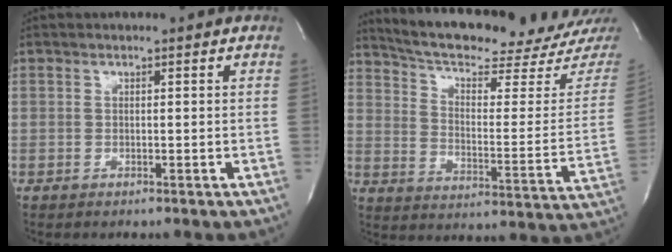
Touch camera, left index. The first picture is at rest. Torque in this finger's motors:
{"motor_torque": [-0.07, -0.19, 0.18, 0.02]}